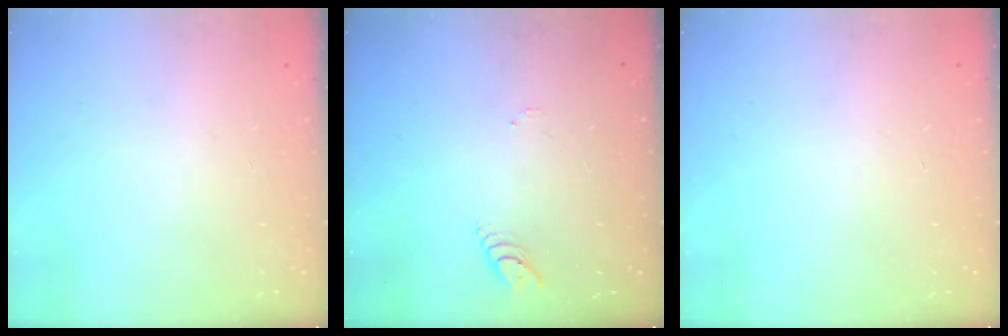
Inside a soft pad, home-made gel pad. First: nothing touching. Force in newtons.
{"total": 3.7, "press": 3.7, "slide": 0.4}
{"total": 0.0}